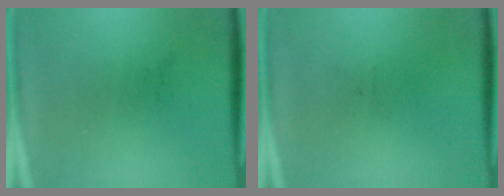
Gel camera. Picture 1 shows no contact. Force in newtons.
{"total": 0.0}